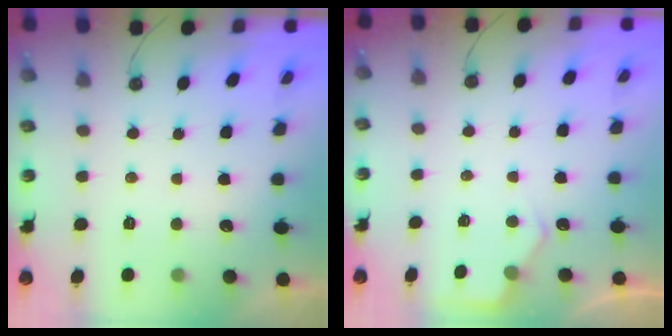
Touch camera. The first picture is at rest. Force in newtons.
{"total": 3.9, "press": 3.9, "slide": 0.5}